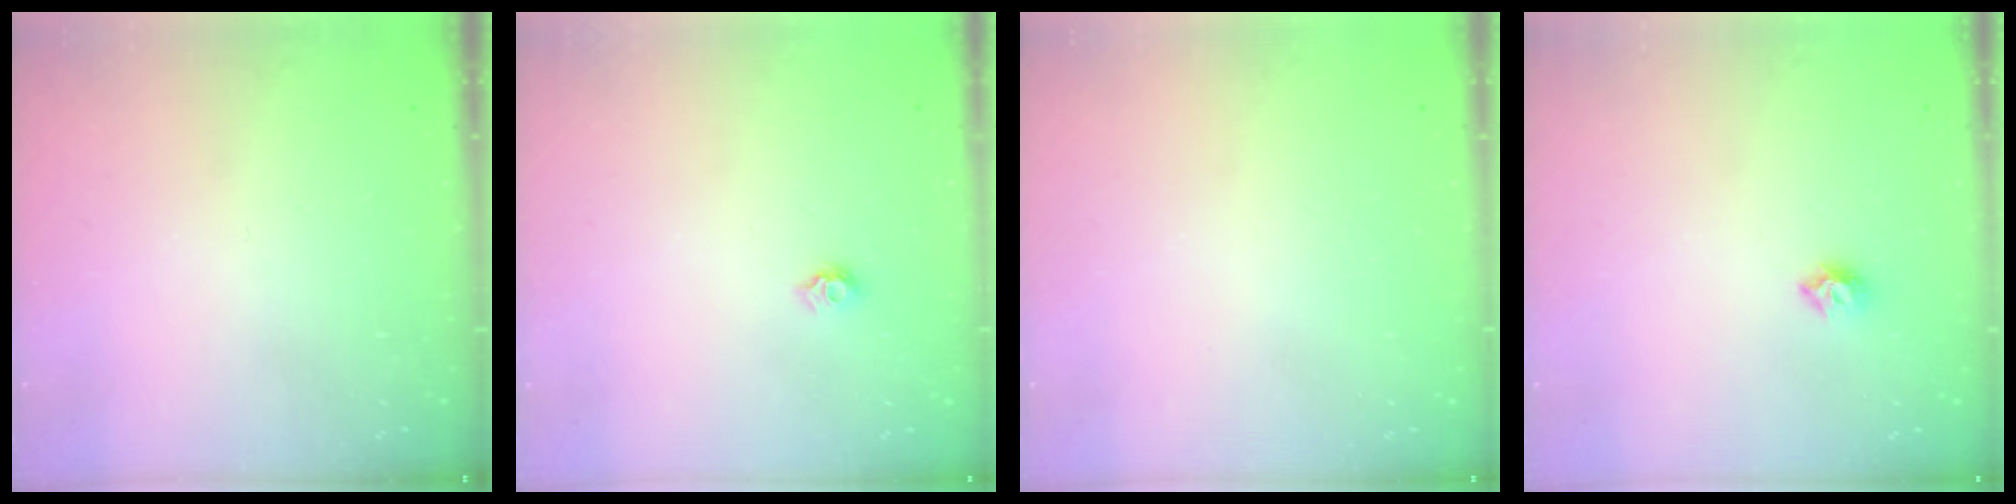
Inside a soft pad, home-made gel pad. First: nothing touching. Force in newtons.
{"total": 4.6, "press": 4.6, "slide": 0.6}
{"total": 0.7, "press": 0.7, "slide": 0.3}
{"total": 6.0, "press": 5.9, "slide": 0.7}